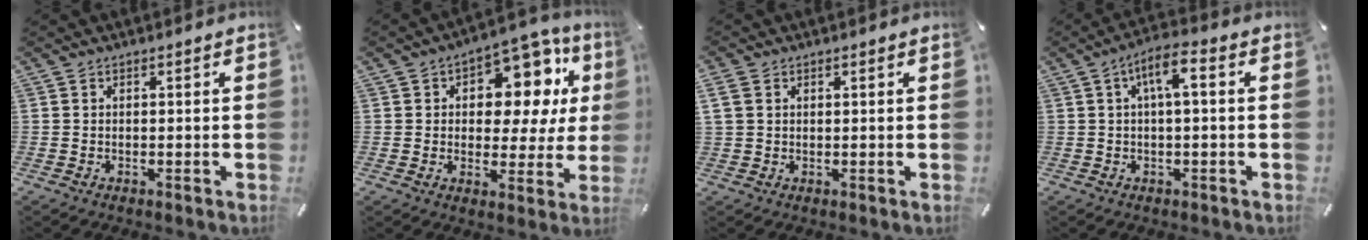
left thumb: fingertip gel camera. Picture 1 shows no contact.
{"total": 13.3, "force": [6.0, 8.4, 8.4], "torque": [-0.106, -0.047, 0.104]}
{"total": 2.4, "force": [1.0, 1.8, 1.2], "torque": [-0.027, 0.003, 0.020]}
{"total": 6.3, "force": [0.7, 1.7, 6.0], "torque": [-0.108, 0.008, 0.009]}